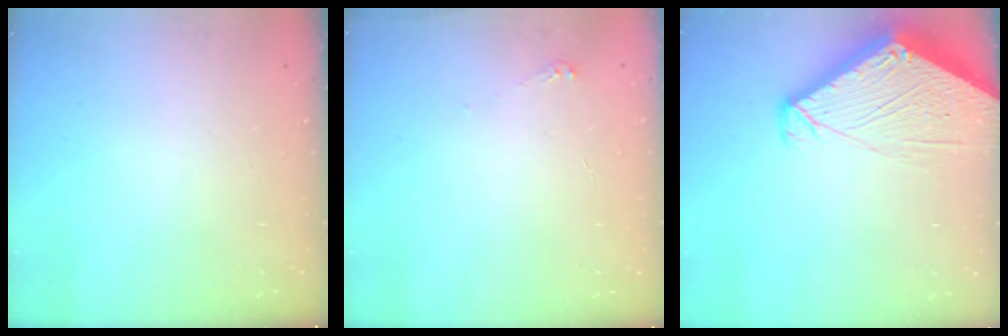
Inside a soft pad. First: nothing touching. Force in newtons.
{"total": 2.5, "press": 2.5, "slide": 0.3}
{"total": 6.9, "press": 6.9, "slide": 0.6}